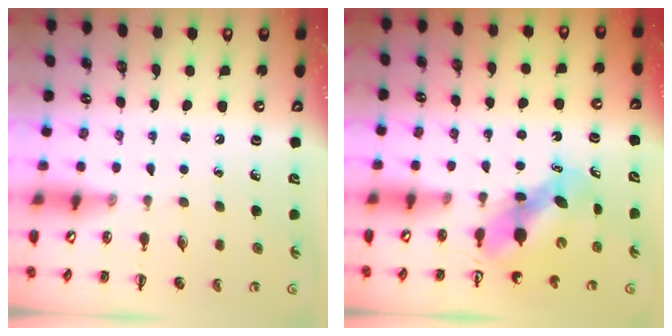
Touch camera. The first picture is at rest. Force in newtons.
{"total": 5.5, "press": 5.4, "slide": 1.0}